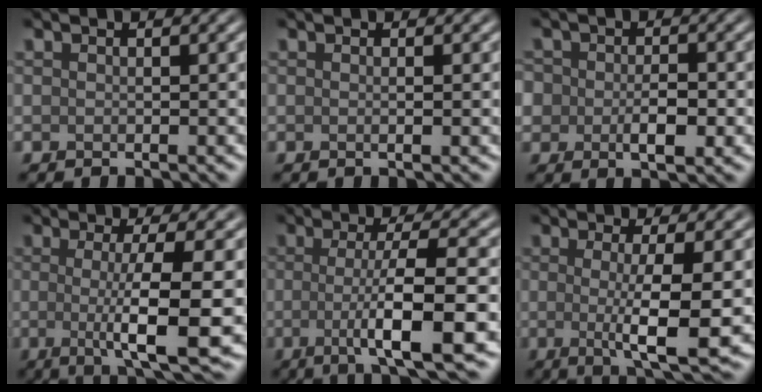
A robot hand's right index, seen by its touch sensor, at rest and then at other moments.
{"total": 0.7, "force": [0.0, 0.2, 0.7], "torque": [-0.009, 0.001, -0.001]}
{"total": 4.2, "force": [-0.8, 2.8, 3.0], "torque": [-0.048, -0.009, -0.016]}
{"total": 8.5, "force": [-0.8, 1.7, 8.2], "torque": [-0.119, -0.013, -0.011]}
{"total": 8.6, "force": [-1.5, 1.7, 8.3], "torque": [-0.123, -0.009, -0.027]}
{"total": 6.6, "force": [-0.5, 1.2, 6.5], "torque": [-0.100, -0.012, -0.007]}